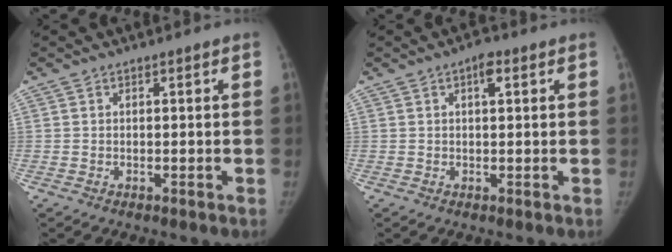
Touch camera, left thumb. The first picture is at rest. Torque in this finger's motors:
{"motor_torque": [0.03, -0.12, 0.71, -0.50, 0.06]}